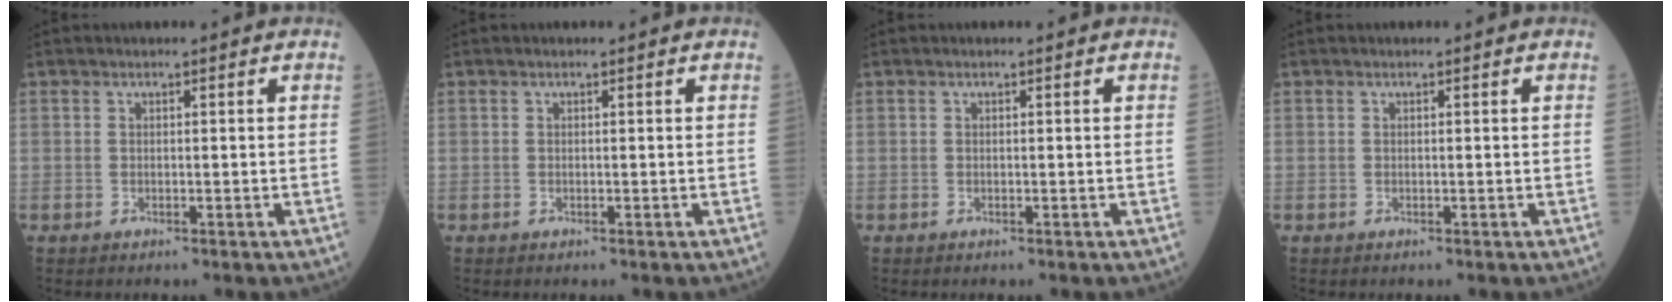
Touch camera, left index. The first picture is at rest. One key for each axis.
{"total": 0.0}
{"total": 0.0}
{"total": 0.0}